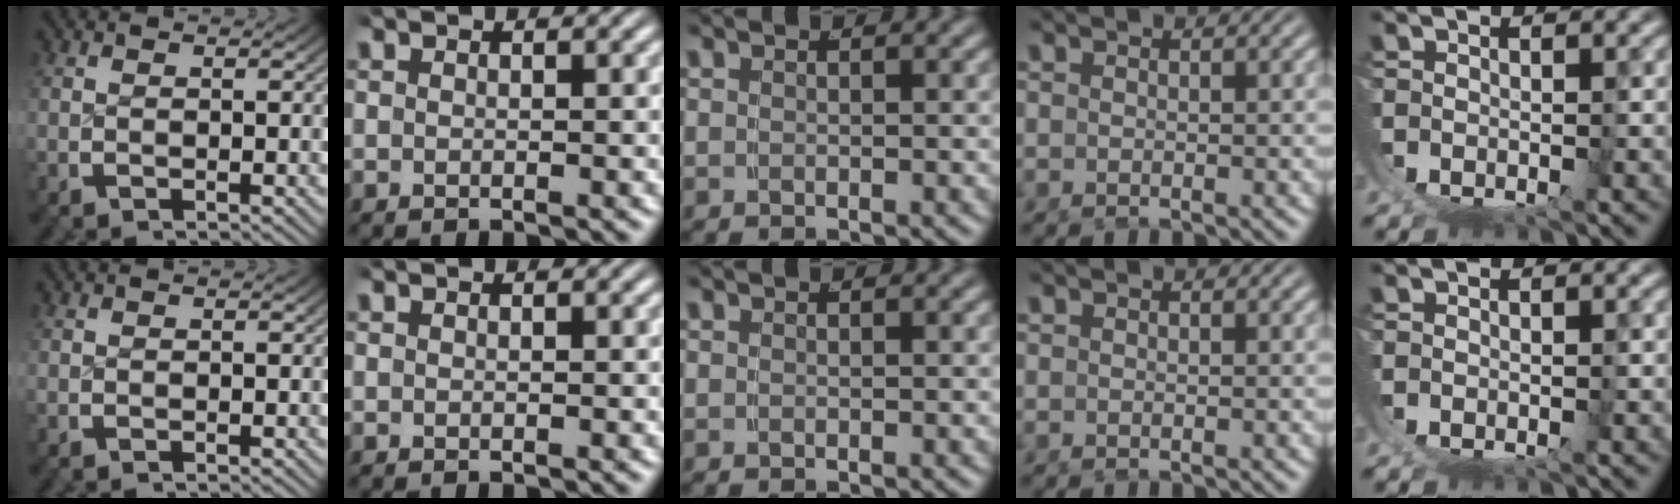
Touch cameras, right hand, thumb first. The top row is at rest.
{}